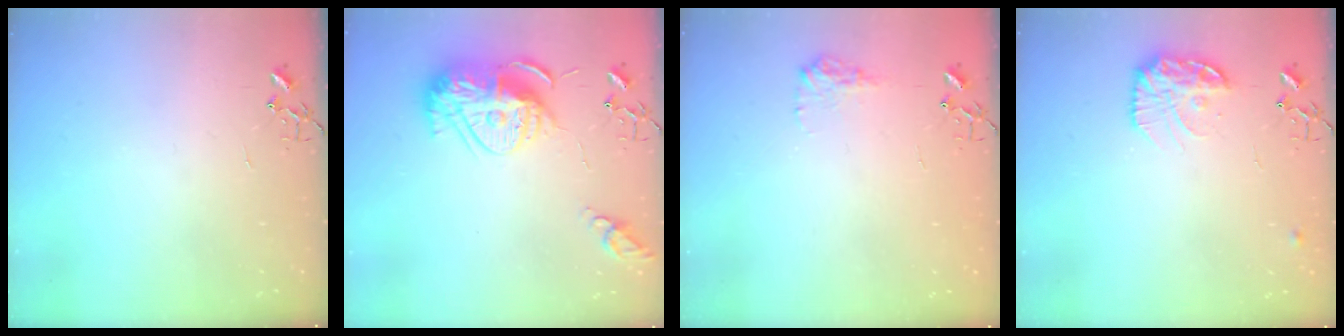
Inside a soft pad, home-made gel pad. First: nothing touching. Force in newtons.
{"total": 15.2, "press": 15.1, "slide": 1.4}
{"total": 8.9, "press": 8.9, "slide": 0.3}
{"total": 14.3, "press": 14.3, "slide": 0.8}